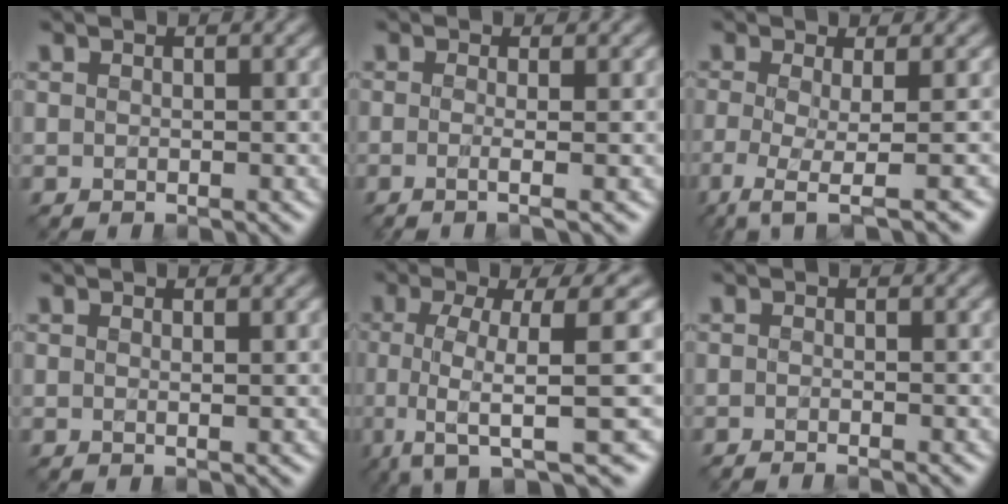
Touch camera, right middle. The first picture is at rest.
{"total": 2.8, "force": [-0.2, 1.1, 2.5], "torque": [-0.029, -0.003, -0.025]}
{"total": 4.6, "force": [-1.8, 0.9, 4.1], "torque": [-0.070, -0.011, -0.045]}
{"total": 0.8, "force": [0.2, 0.2, 0.8], "torque": [-0.007, 0.000, 0.002]}
{"total": 10.1, "force": [-1.7, 2.6, 9.6], "torque": [-0.122, 0.002, -0.038]}
{"total": 1.3, "force": [-0.8, 0.3, 0.9], "torque": [-0.004, -0.007, -0.021]}